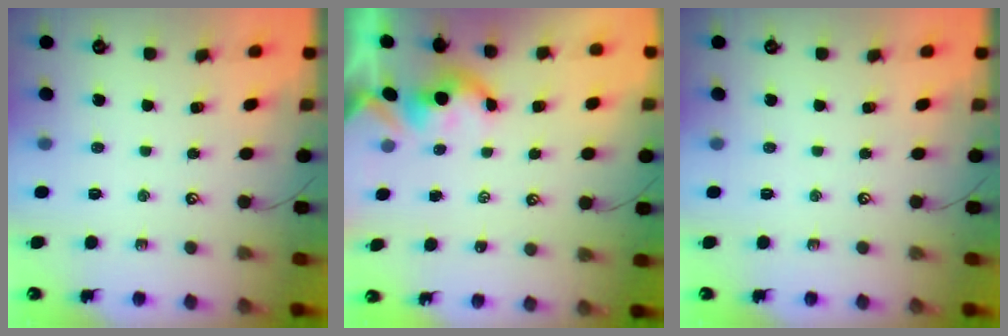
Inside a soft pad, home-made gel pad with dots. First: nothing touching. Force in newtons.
{"total": 1.7, "press": 1.7, "slide": 0.2}
{"total": 0.0}